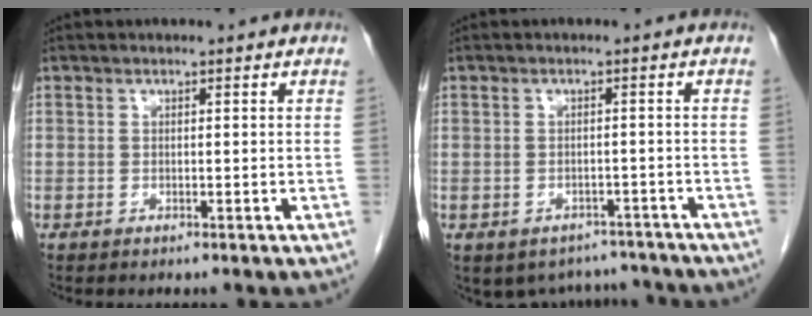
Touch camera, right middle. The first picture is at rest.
{"total": 7.7, "force": [-6.7, 3.8, 0.6], "torque": [-0.002, 0.017, -0.079]}